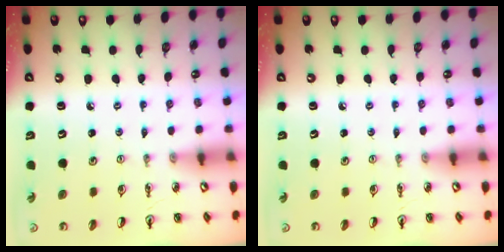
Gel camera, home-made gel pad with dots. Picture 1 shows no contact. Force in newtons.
{"total": 0.0}